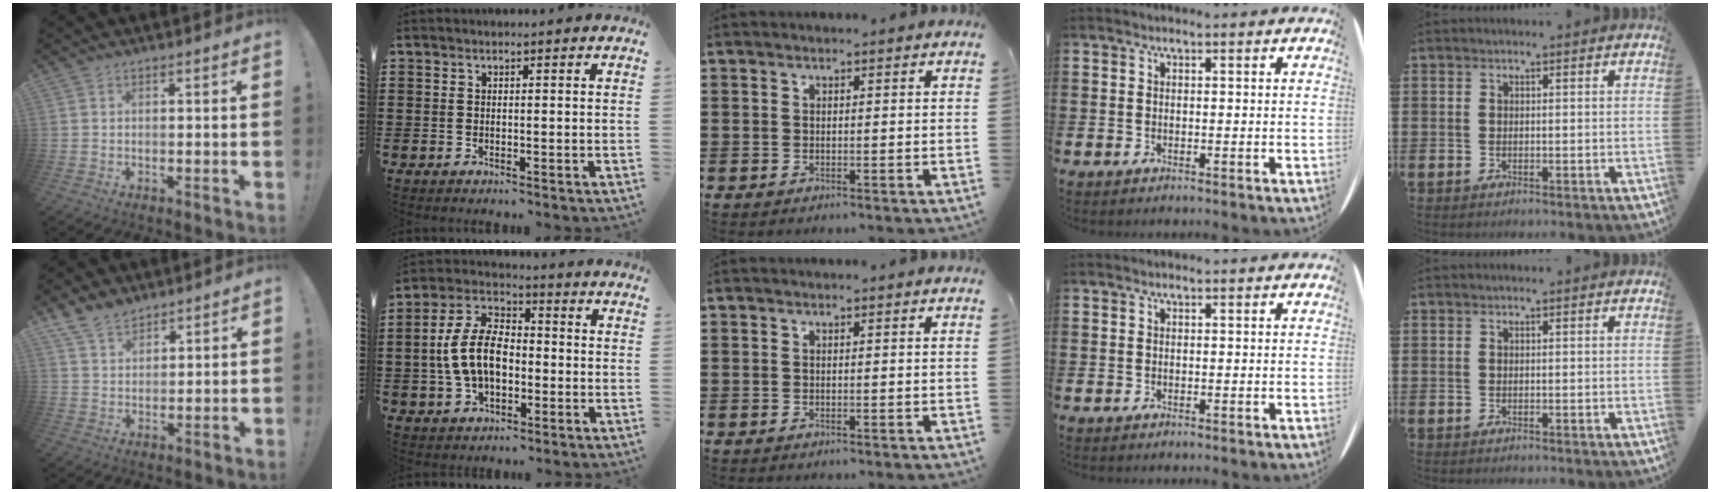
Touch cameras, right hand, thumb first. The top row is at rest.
{"thumb": {"total": 7.2, "force": [5.8, 3.6, 2.3], "torque": [-0.047, -0.032, 0.113]}, "index": {"total": 9.6, "force": [-1.4, 5.7, 7.6], "torque": [-0.186, 0.005, -0.036]}}